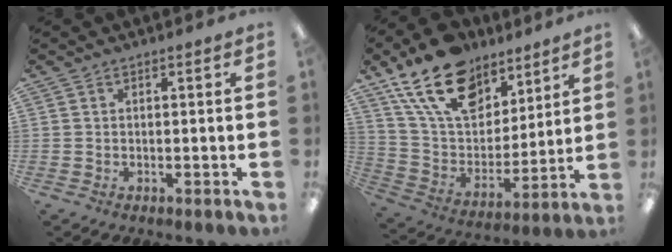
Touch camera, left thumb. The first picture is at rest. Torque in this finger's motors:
{"motor_torque": [2.58, 1.68, 1.85, -0.92, 0.52]}